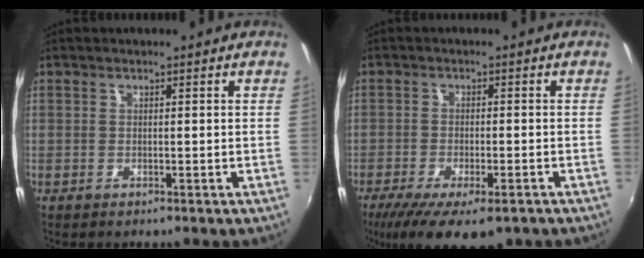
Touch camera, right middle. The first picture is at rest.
{"total": 12.7, "force": [-8.7, 4.1, 8.3], "torque": [-0.174, -0.050, -0.136]}